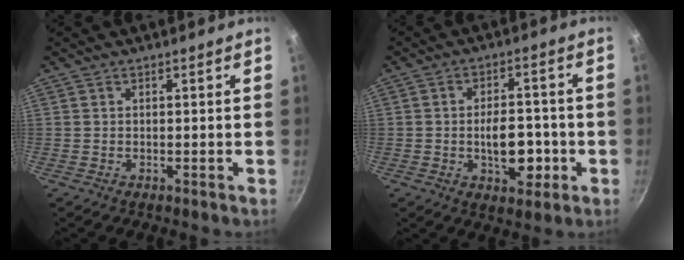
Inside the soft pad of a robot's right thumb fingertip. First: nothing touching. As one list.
[{"total": 9.6, "force": [-2.3, 5.5, 7.6], "torque": [-0.080, 0.012, -0.031]}]